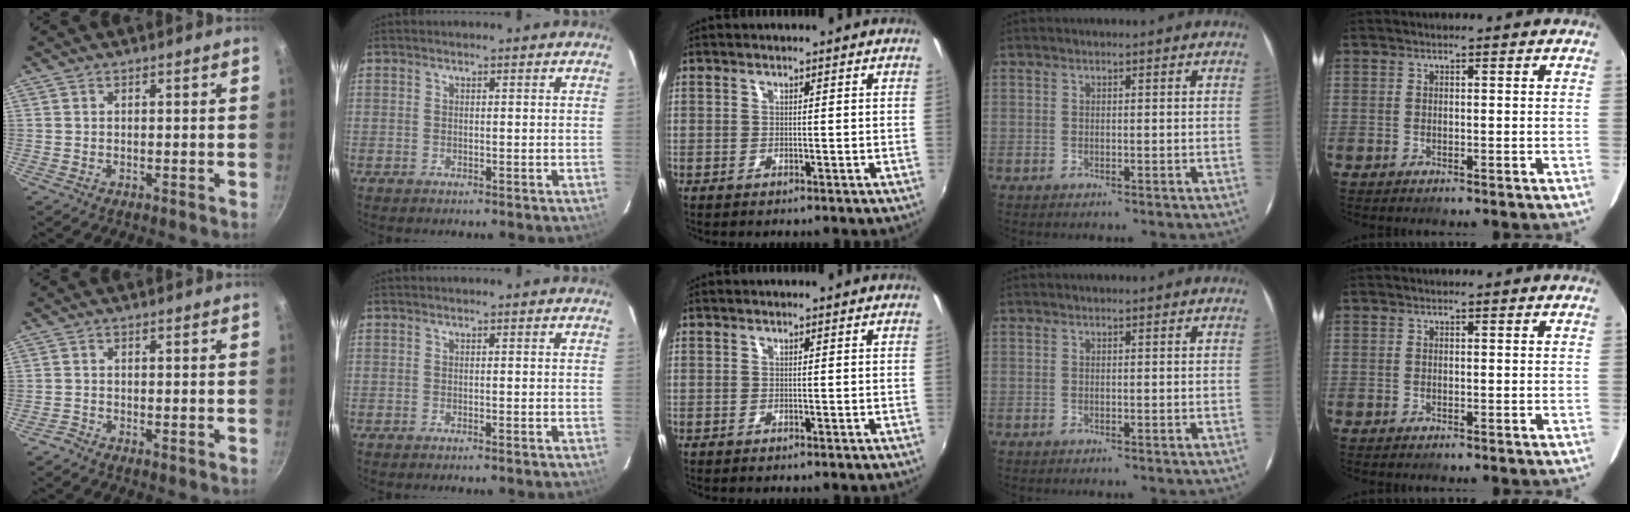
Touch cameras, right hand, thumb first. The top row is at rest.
{"thumb": {"total": 1.4, "force": [-1.3, 0.4, 0.5], "torque": [-0.019, 0.010, -0.025]}, "index": {"total": 0.5, "force": [-0.5, -0.1, 0.2], "torque": [-0.002, 0.002, -0.009]}}